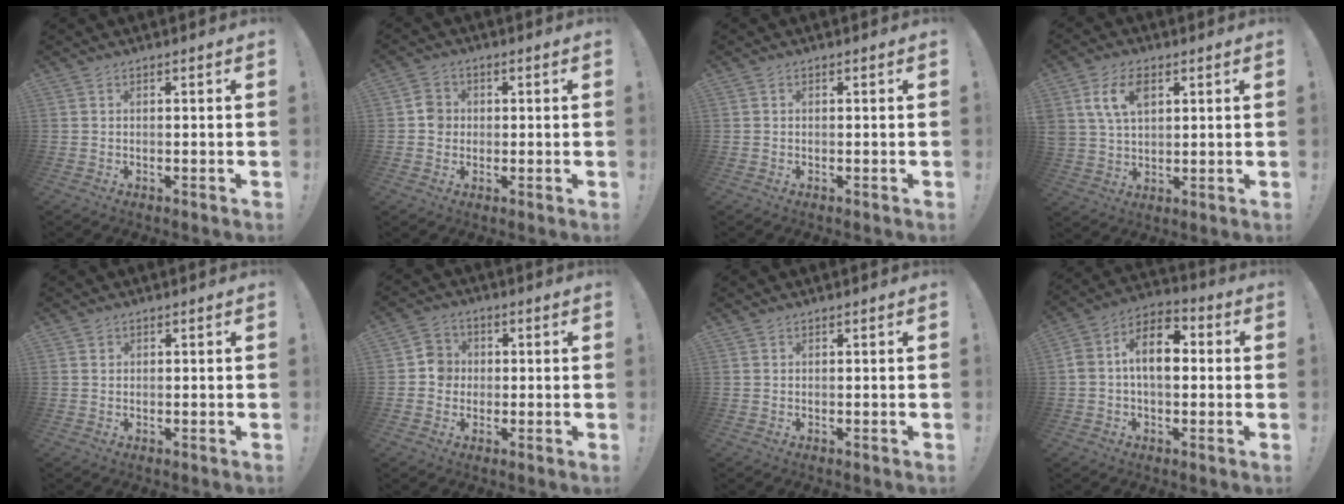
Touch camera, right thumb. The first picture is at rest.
{"total": 5.0, "force": [-0.2, 4.6, 2.0], "torque": [-0.019, 0.010, -0.003]}
{"total": 0.0}
{"total": 9.9, "force": [4.2, 6.3, 6.4], "torque": [-0.121, 0.002, 0.079]}
{"total": 0.9, "force": [0.5, 0.7, 0.0], "torque": [0.005, -0.001, 0.008]}
{"total": 6.0, "force": [-0.5, 5.7, 1.8], "torque": [-0.020, 0.012, -0.009]}
{"total": 0.6, "force": [0.6, 0.1, 0.1], "torque": [0.002, -0.004, 0.011]}
{"total": 12.0, "force": [1.3, 7.5, 9.2], "torque": [-0.157, 0.015, 0.024]}